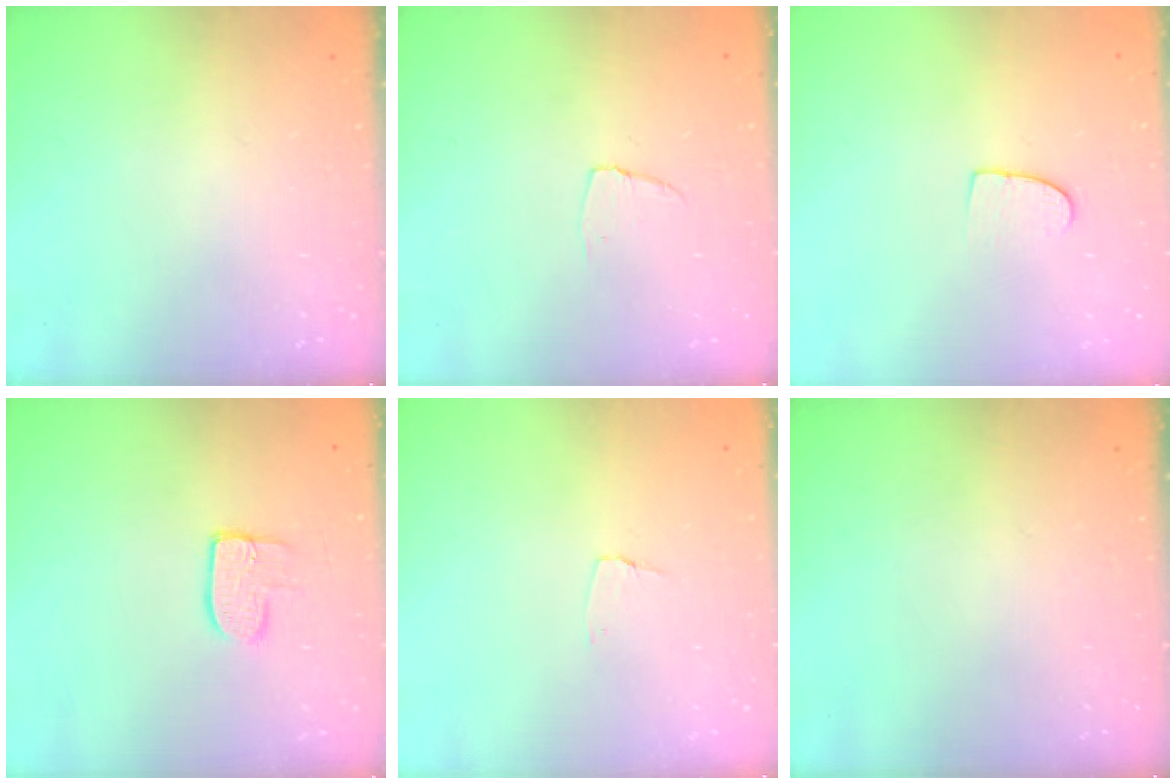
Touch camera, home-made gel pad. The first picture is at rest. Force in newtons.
{"total": 3.5, "press": 3.5, "slide": 0.3}
{"total": 7.3, "press": 7.2, "slide": 0.5}
{"total": 7.4, "press": 7.4, "slide": 0.2}
{"total": 2.6, "press": 2.6, "slide": 0.2}
{"total": 0.0}